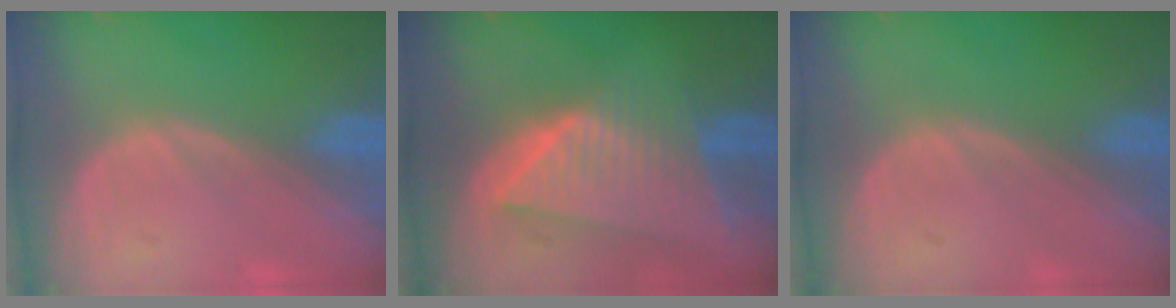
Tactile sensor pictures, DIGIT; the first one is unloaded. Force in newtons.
{"total": 8.8, "press": 7.9, "slide": 3.7}
{"total": 0.0}